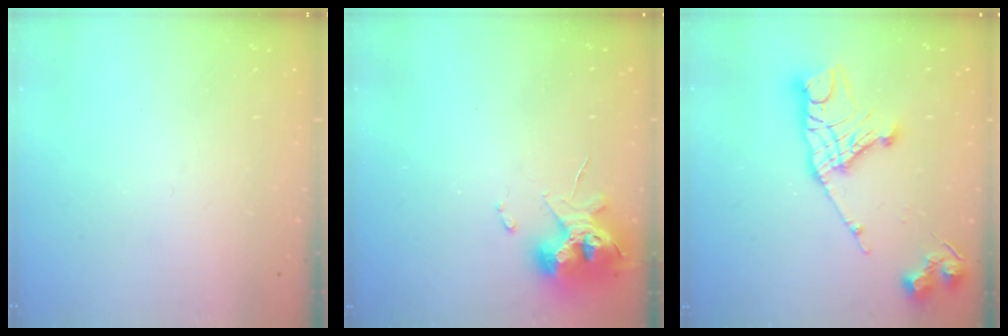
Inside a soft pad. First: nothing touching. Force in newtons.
{"total": 11.0, "press": 10.9, "slide": 0.8}
{"total": 15.9, "press": 15.9, "slide": 1.7}